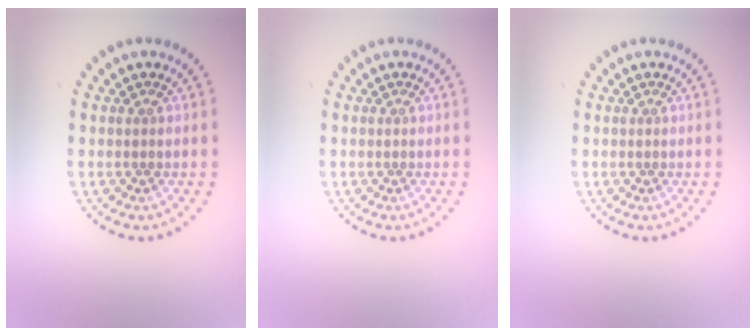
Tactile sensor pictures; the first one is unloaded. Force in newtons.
{"total": 0.0}
{"total": 0.0}